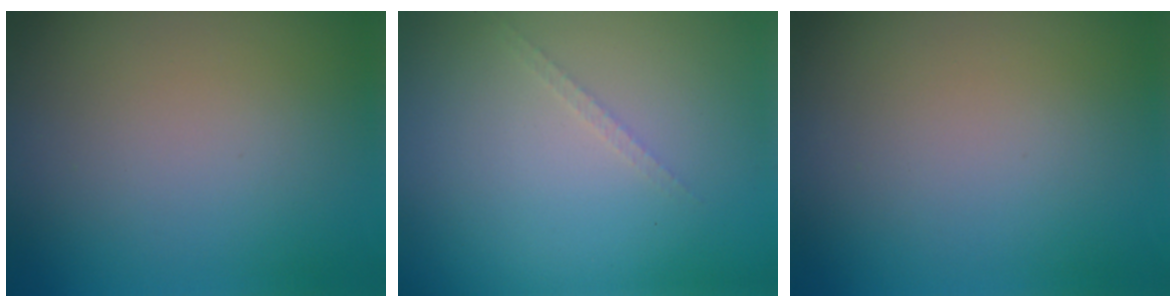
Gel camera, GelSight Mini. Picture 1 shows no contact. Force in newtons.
{"total": 0.8, "press": 0.8, "slide": 0.0}
{"total": 0.0}